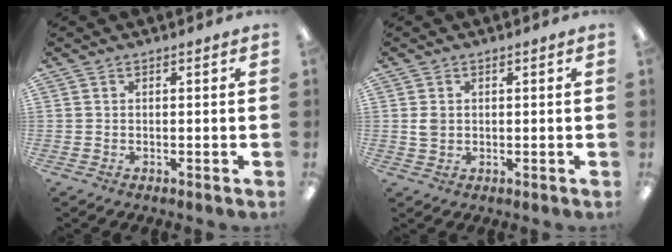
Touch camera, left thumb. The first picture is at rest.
{"total": 2.4, "force": [0.6, 2.0, 1.2], "torque": [-0.017, 0.001, 0.008]}